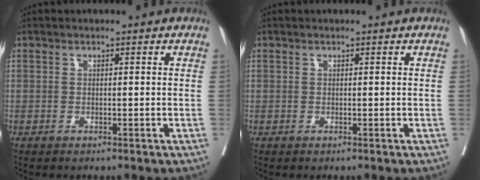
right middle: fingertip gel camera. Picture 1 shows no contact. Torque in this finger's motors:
{"motor_torque": [-0.94, 0.38, -0.32, -0.12]}